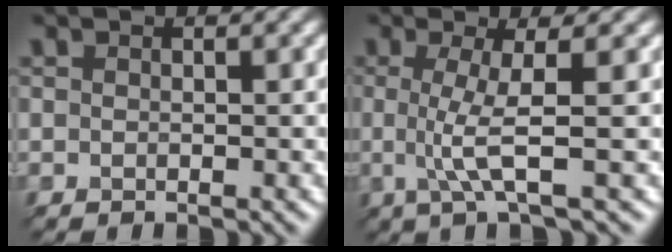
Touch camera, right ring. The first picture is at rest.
{"total": 3.0, "force": [0.0, 0.1, 3.0], "torque": [-0.070, 0.003, 0.009]}